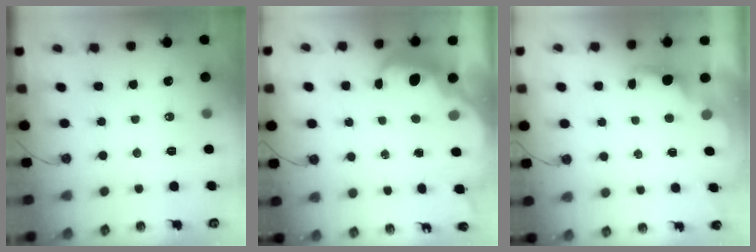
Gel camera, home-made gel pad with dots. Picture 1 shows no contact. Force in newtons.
{"total": 6.7, "press": 6.7, "slide": 0.4}
{"total": 2.3, "press": 2.2, "slide": 0.7}